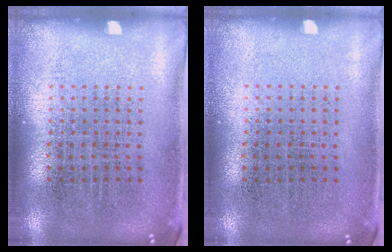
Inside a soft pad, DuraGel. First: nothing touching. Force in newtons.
{"total": 0.0}